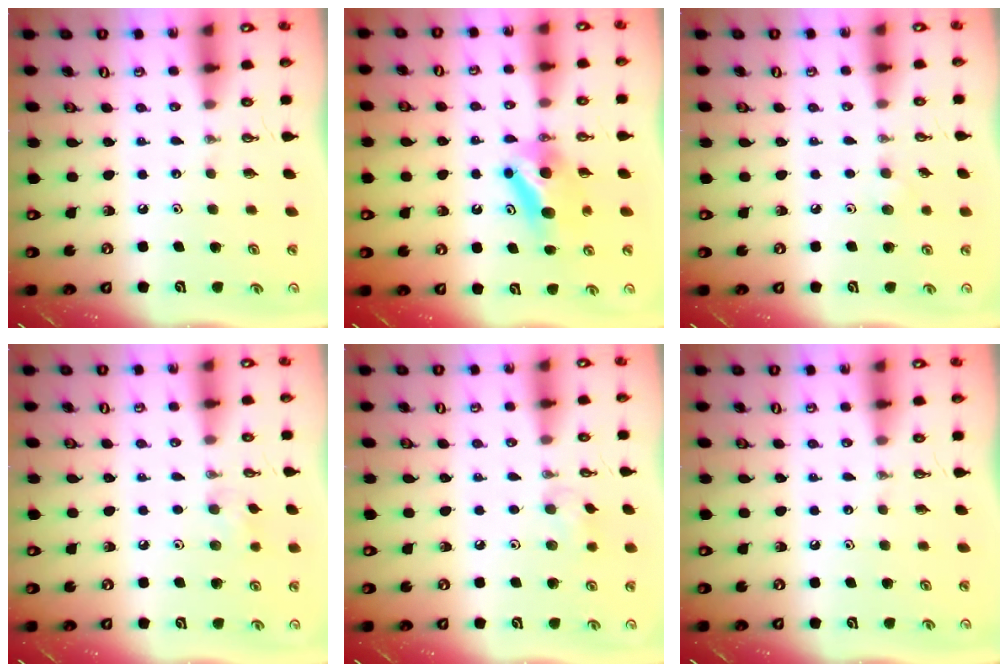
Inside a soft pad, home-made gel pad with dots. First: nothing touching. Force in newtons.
{"total": 6.5, "press": 6.3, "slide": 1.6}
{"total": 4.6, "press": 4.5, "slide": 0.9}
{"total": 6.1, "press": 6.0, "slide": 0.9}
{"total": 6.3, "press": 6.2, "slide": 1.2}
{"total": 0.0}